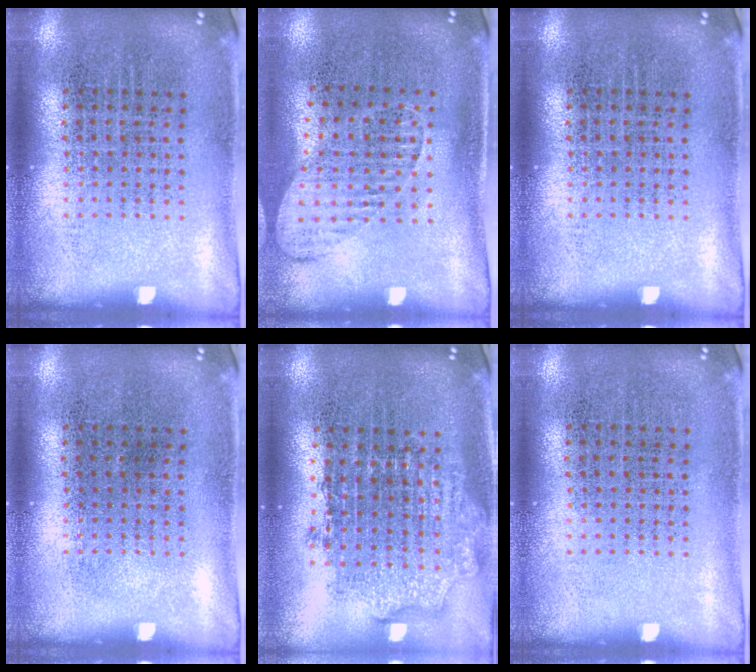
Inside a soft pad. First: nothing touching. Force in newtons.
{"total": 1.3, "press": 1.1, "slide": 0.7}
{"total": 0.0}
{"total": 0.0}
{"total": 1.7, "press": 1.4, "slide": 1.0}
{"total": 0.0}